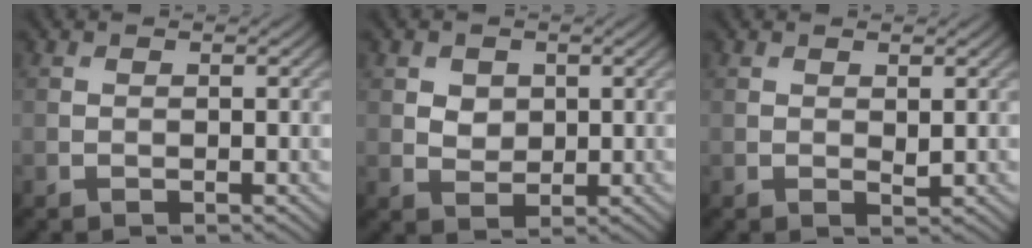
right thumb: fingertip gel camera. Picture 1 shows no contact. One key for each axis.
{"total": 2.5, "fx": 0.9, "fy": 2.0, "fz": 1.2, "tx": -0.030, "ty": -0.004, "tz": 0.011}
{"total": 0.8, "fx": 0.4, "fy": 0.4, "fz": 0.7, "tx": -0.011, "ty": -0.005, "tz": 0.006}